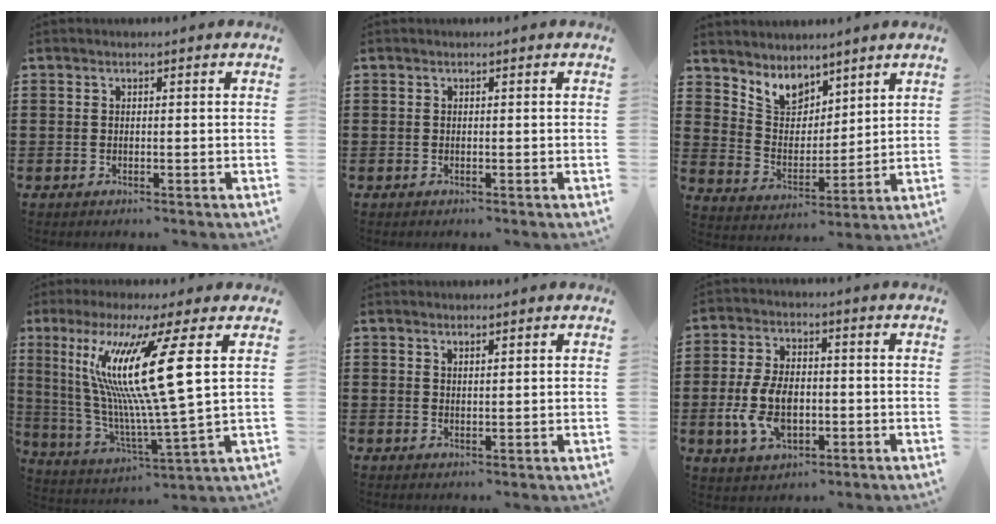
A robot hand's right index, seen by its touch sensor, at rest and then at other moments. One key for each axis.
{"total": 0.0}
{"total": 6.7, "fx": 5.4, "fy": 3.6, "fz": 1.6, "tx": -0.061, "ty": -0.021, "tz": 0.103}
{"total": 17.1, "fx": 6.0, "fy": 1.3, "fz": 16.0, "tx": -0.351, "ty": -0.020, "tz": 0.079}
{"total": 1.3, "fx": 1.2, "fy": 0.3, "fz": 0.3, "tx": -0.007, "ty": 0.001, "tz": 0.023}
{"total": 8.6, "fx": -1.4, "fy": 4.9, "fz": 6.9, "tx": -0.161, "ty": -0.001, "tz": -0.028}